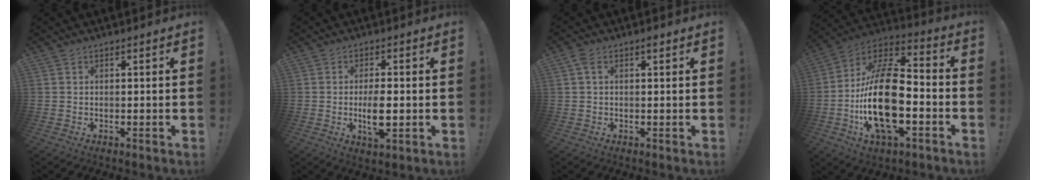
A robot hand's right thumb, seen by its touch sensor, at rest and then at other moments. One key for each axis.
{"total": 6.6, "fx": -0.9, "fy": 2.8, "fz": 5.9, "tx": -0.107, "ty": -0.005, "tz": -0.016}
{"total": 1.9, "fx": 0.8, "fy": 0.9, "fz": 1.4, "tx": -0.025, "ty": 0.002, "tz": 0.012}
{"total": 24.6, "fx": -4.5, "fy": 11.9, "fz": 21.0, "tx": -0.414, "ty": 0.021, "tz": -0.074}